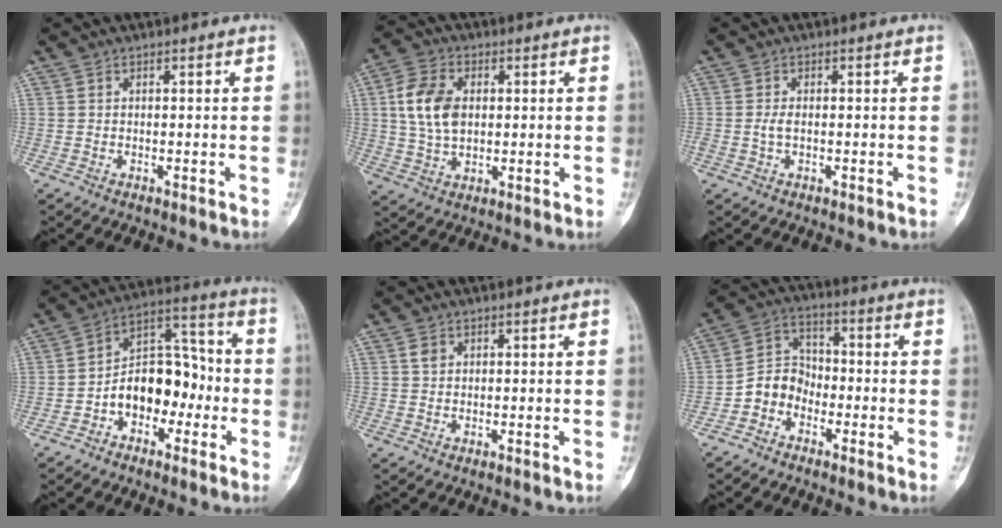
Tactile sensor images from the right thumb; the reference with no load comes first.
{"total": 10.5, "force": [1.6, 6.9, 7.7], "torque": [-0.147, 0.004, 0.033]}
{"total": 1.7, "force": [-0.2, 0.8, 1.4], "torque": [-0.034, 0.000, -0.002]}
{"total": 12.9, "force": [-3.4, 8.6, 9.0], "torque": [-0.108, 0.057, -0.065]}
{"total": 0.9, "force": [0.3, 0.7, 0.5], "torque": [-0.003, 0.001, 0.004]}
{"total": 7.0, "force": [-3.2, 5.7, 2.5], "torque": [-0.024, 0.041, -0.072]}